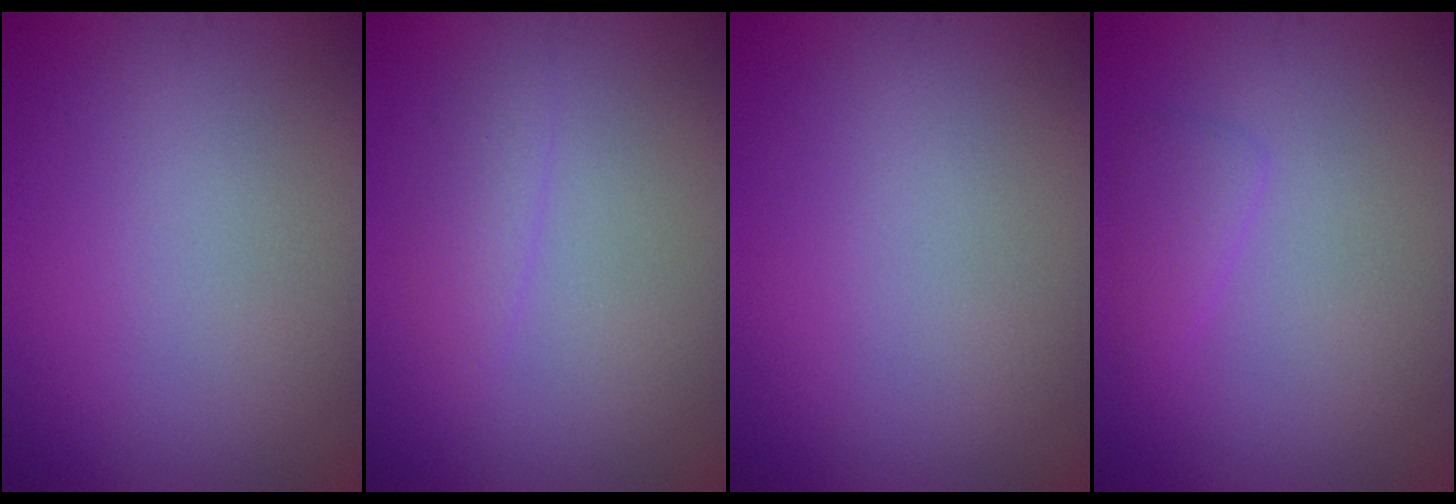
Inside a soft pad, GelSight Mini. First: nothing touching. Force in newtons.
{"total": 1.2, "press": 1.2, "slide": 0.1}
{"total": 0.0}
{"total": 1.4, "press": 1.4, "slide": 0.2}